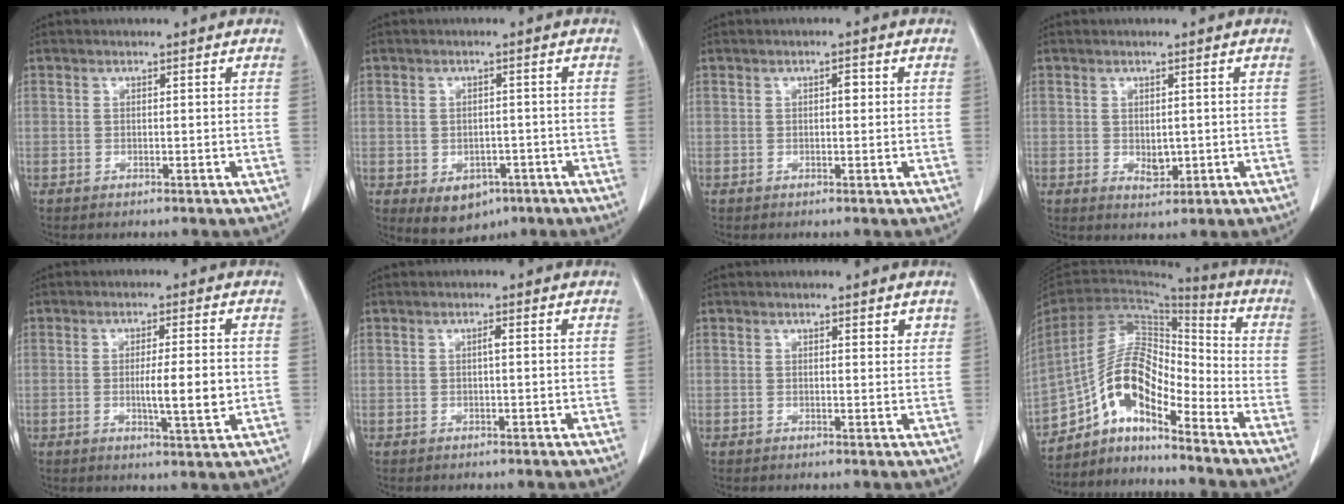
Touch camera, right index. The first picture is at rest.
{"total": 5.6, "force": [-2.6, 4.2, 2.7], "torque": [-0.036, 0.002, -0.022]}
{"total": 1.3, "force": [0.3, 0.6, 1.1], "torque": [-0.014, 0.004, 0.005]}
{"total": 2.5, "force": [-0.2, 1.6, 1.9], "torque": [-0.028, -0.005, 0.006]}
{"total": 6.1, "force": [-0.6, 0.4, 6.0], "torque": [-0.098, -0.009, -0.009]}
{"total": 0.7, "force": [0.2, 0.2, 0.7], "torque": [-0.013, 0.002, 0.003]}
{"total": 1.8, "force": [1.3, 0.7, 1.0], "torque": [-0.009, -0.005, 0.017]}
{"total": 11.6, "force": [-7.9, 3.6, 7.7], "torque": [-0.145, 0.040, -0.143]}